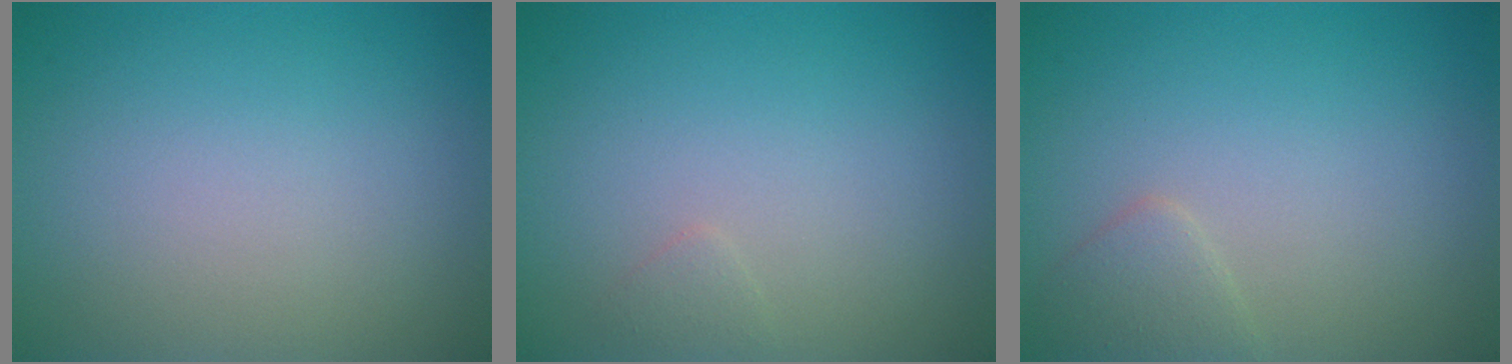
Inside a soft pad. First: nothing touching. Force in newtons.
{"total": 0.6, "press": 0.6, "slide": 0.0}
{"total": 1.6, "press": 1.6, "slide": 0.1}